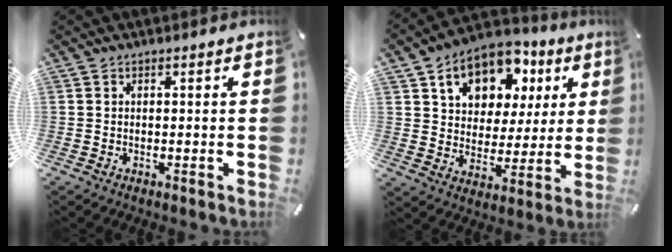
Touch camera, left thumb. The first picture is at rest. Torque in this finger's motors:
{"motor_torque": [2.17, 2.18, 1.59, -1.18, 0.20]}